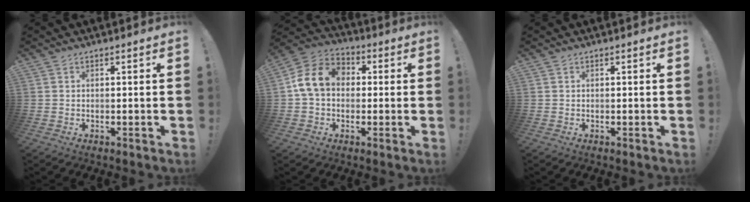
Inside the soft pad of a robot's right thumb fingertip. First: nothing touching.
{"total": 13.3, "force": [2.3, 10.0, 8.4], "torque": [-0.152, 0.021, 0.048]}
{"total": 0.0}